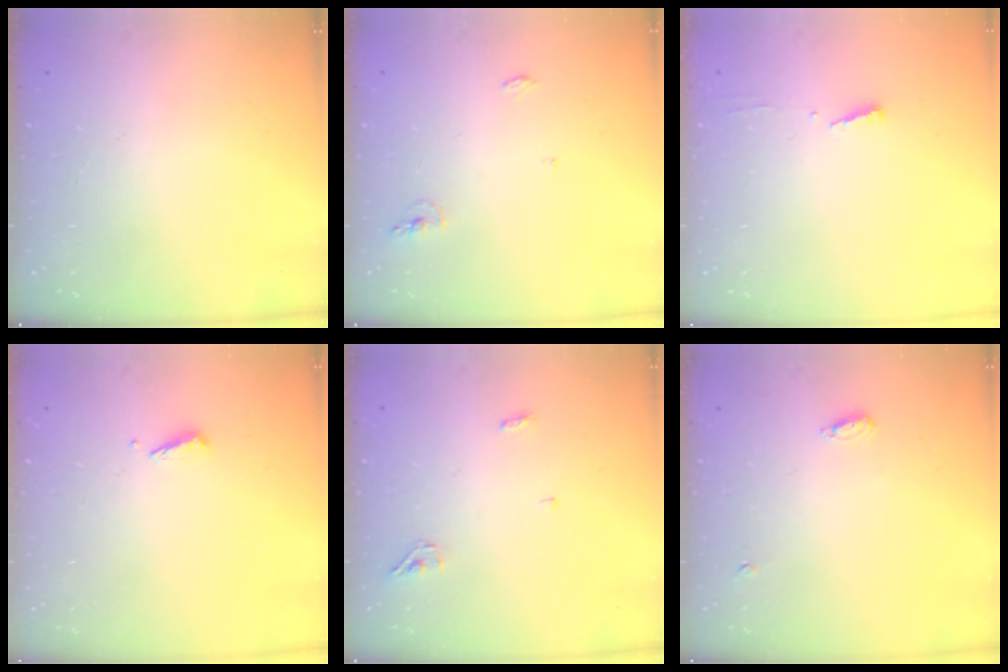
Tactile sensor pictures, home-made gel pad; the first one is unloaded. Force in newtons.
{"total": 5.0, "press": 4.8, "slide": 1.5}
{"total": 3.7, "press": 3.7, "slide": 0.5}
{"total": 2.9, "press": 2.9, "slide": 0.4}
{"total": 3.4, "press": 3.3, "slide": 1.0}
{"total": 8.9, "press": 6.0, "slide": 6.5}